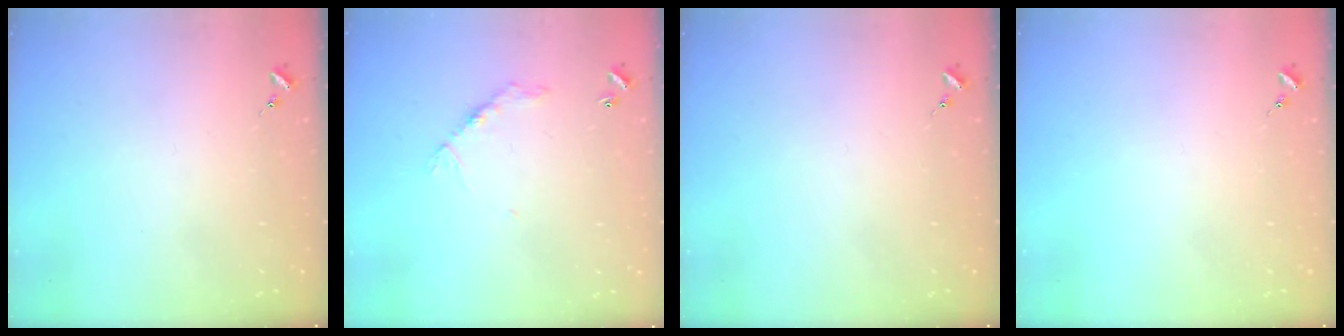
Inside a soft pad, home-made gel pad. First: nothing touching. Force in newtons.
{"total": 6.4, "press": 6.4, "slide": 0.4}
{"total": 0.0}
{"total": 0.0}